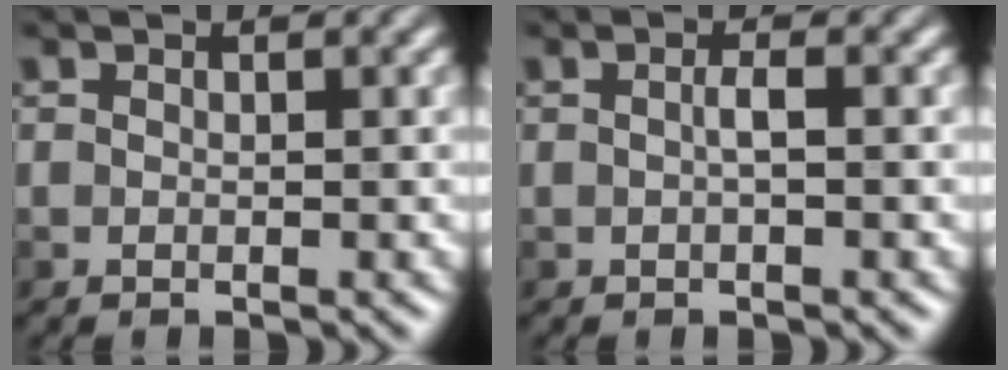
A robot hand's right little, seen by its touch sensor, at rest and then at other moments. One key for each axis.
{"total": 0.7, "fx": -0.2, "fy": -0.2, "fz": 0.7, "tx": -0.016, "ty": 0.007, "tz": -0.002}